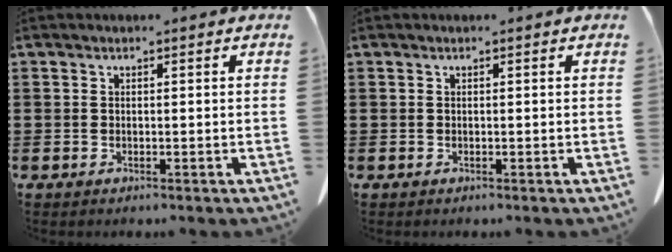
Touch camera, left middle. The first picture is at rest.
{"total": 0.0}